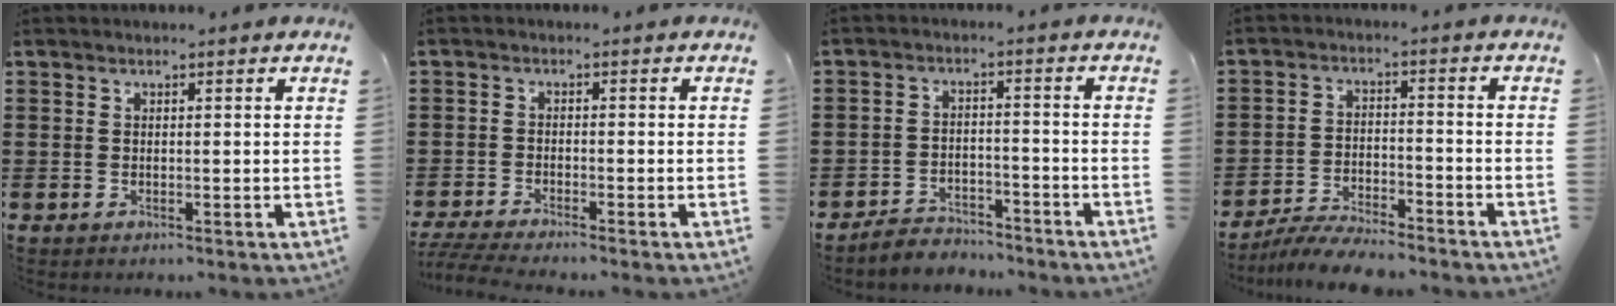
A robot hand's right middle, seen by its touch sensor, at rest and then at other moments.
{"total": 3.0, "force": [-2.8, -0.1, 1.1], "torque": [-0.032, -0.009, -0.060]}
{"total": 3.9, "force": [-3.8, 0.8, 0.0], "torque": [-0.007, 0.008, -0.080]}
{"total": 5.9, "force": [-5.7, 0.5, 1.4], "torque": [-0.028, 0.002, -0.112]}